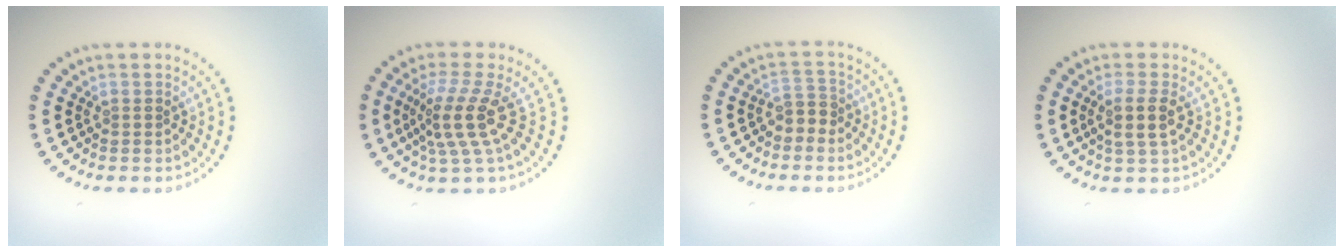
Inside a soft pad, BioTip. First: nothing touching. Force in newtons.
{"total": 4.0, "press": 2.8, "slide": 2.9}
{"total": 1.8, "press": 1.6, "slide": 0.9}
{"total": 2.5, "press": 2.2, "slide": 1.2}